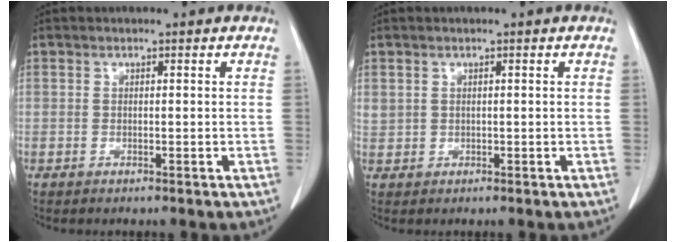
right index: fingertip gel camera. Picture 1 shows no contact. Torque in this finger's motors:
{"motor_torque": [0.45, -0.02, 0.17, 0.06]}